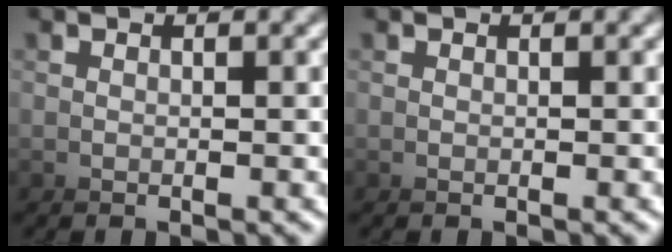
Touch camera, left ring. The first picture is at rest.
{"total": 0.0}